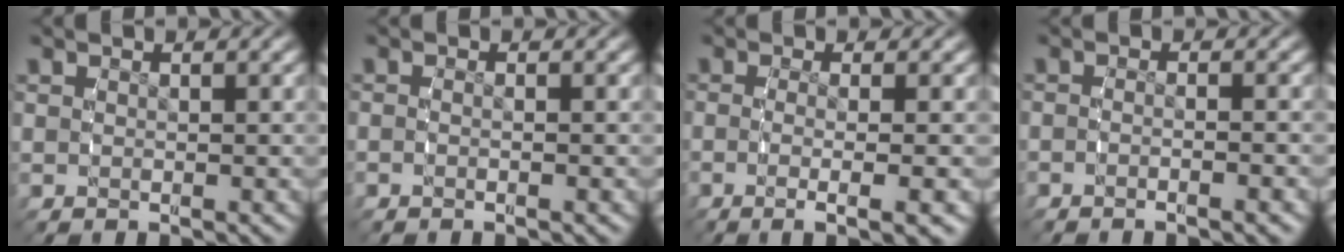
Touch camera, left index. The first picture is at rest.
{"total": 1.1, "force": [-0.7, 0.2, 0.8], "torque": [-0.018, 0.003, -0.017]}
{"total": 4.9, "force": [-2.3, 0.7, 4.3], "torque": [-0.072, -0.017, -0.028]}
{"total": 2.0, "force": [-1.3, 0.3, 1.4], "torque": [-0.028, 0.006, -0.029]}